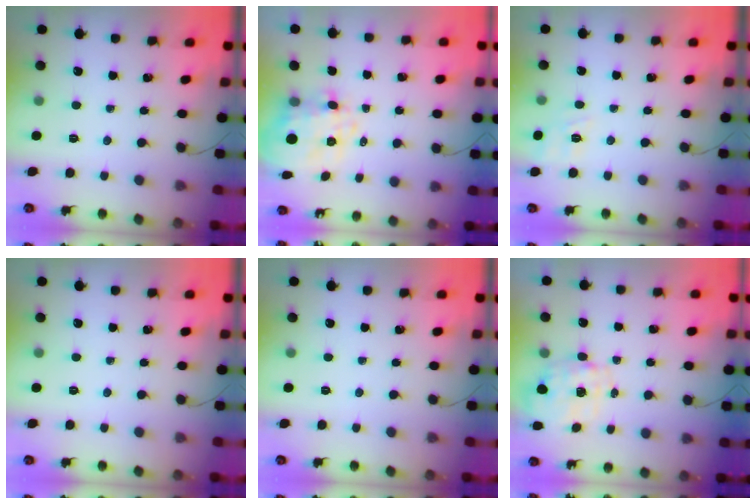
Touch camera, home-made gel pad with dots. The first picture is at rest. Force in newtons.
{"total": 11.5, "press": 11.1, "slide": 3.0}
{"total": 9.7, "press": 9.6, "slide": 1.7}
{"total": 0.0}
{"total": 0.0}
{"total": 2.7, "press": 2.6, "slide": 0.9}